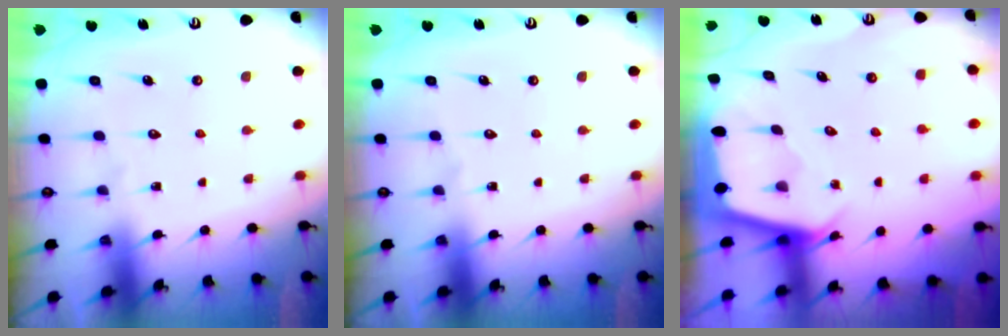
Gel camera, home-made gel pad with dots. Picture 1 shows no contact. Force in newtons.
{"total": 0.0}
{"total": 2.1, "press": 2.1, "slide": 0.2}